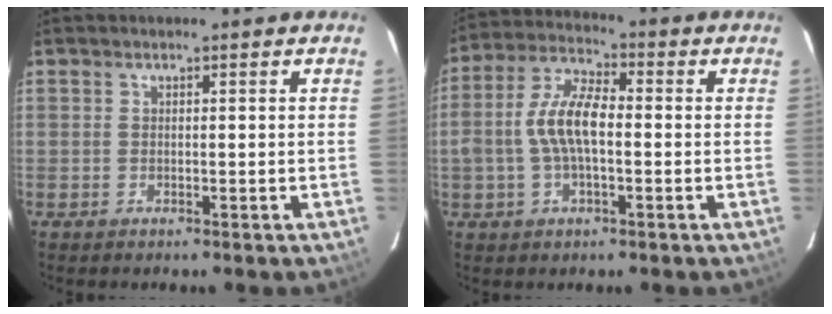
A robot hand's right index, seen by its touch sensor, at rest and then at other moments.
{"total": 9.5, "force": [-1.0, 4.2, 8.5], "torque": [-0.175, 0.016, -0.021]}